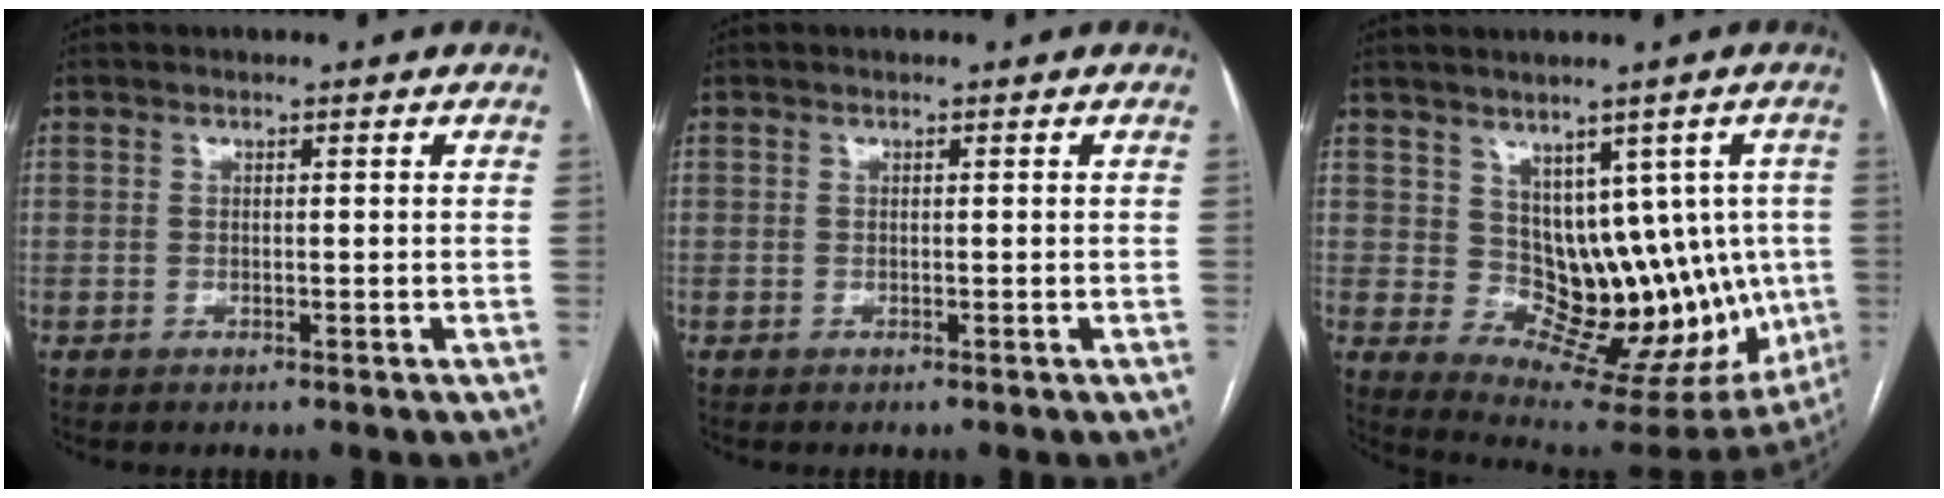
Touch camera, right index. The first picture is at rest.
{"total": 0.0}
{"total": 13.0, "force": [1.8, 8.9, 9.3], "torque": [-0.097, 0.023, 0.057]}